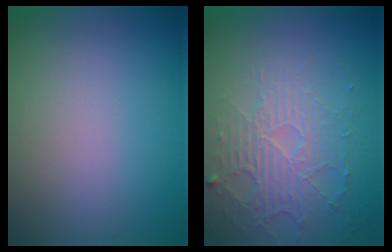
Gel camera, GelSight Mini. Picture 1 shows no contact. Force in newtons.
{"total": 4.1, "press": 3.4, "slide": 2.3}